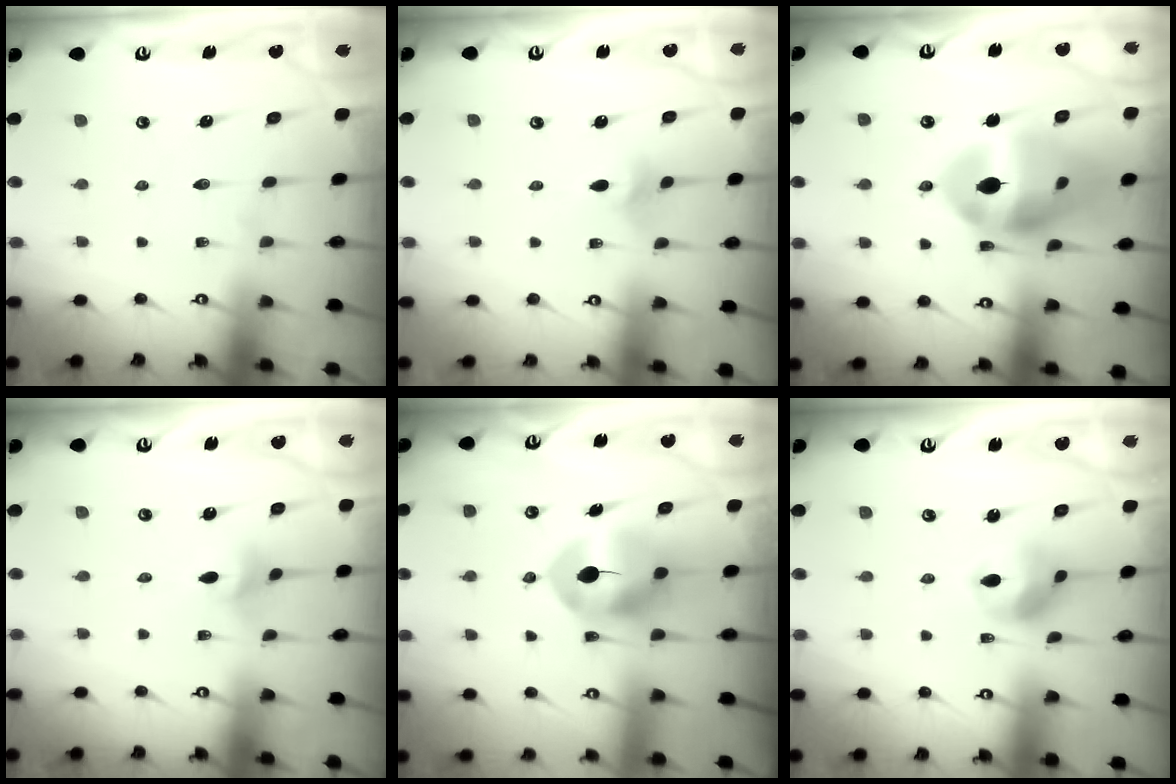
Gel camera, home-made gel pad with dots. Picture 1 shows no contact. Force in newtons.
{"total": 3.0, "press": 2.9, "slide": 0.7}
{"total": 17.0, "press": 16.1, "slide": 5.7}
{"total": 2.9, "press": 2.9, "slide": 0.5}
{"total": 8.7, "press": 8.6, "slide": 1.4}
{"total": 8.6, "press": 8.5, "slide": 0.8}